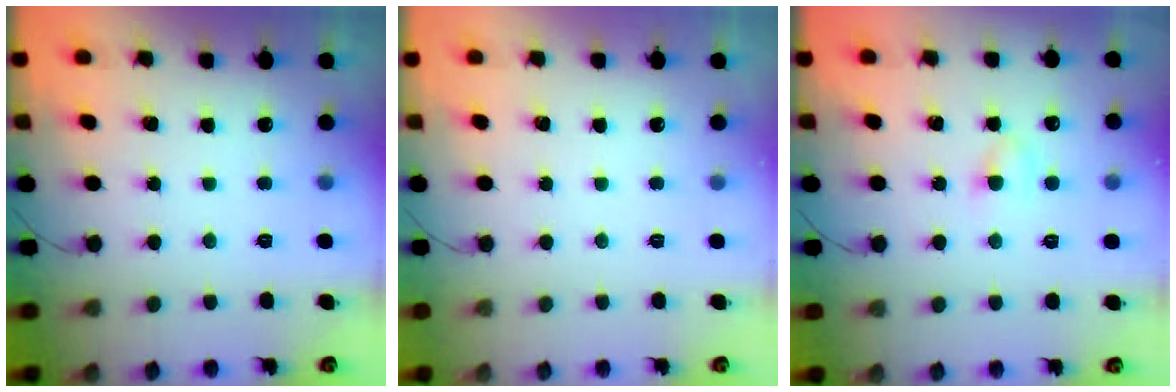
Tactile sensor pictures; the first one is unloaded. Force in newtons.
{"total": 0.0}
{"total": 3.2, "press": 3.0, "slide": 1.1}